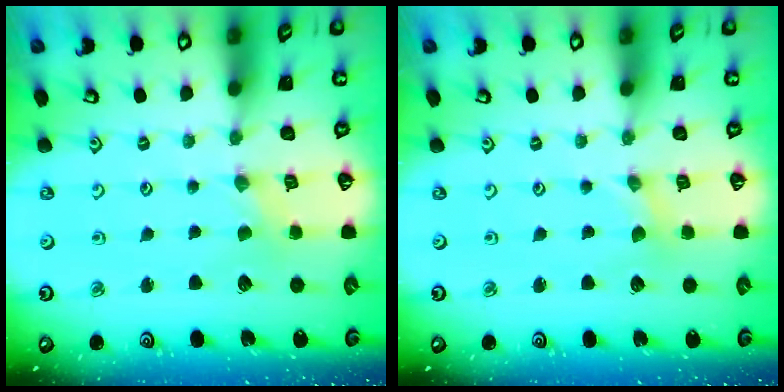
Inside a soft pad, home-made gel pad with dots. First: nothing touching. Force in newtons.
{"total": 0.0}